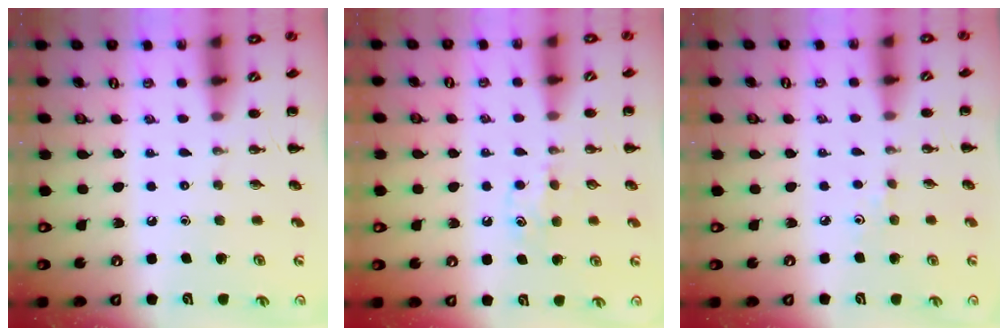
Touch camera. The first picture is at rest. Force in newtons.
{"total": 6.1, "press": 5.8, "slide": 1.7}
{"total": 2.9, "press": 2.7, "slide": 0.9}